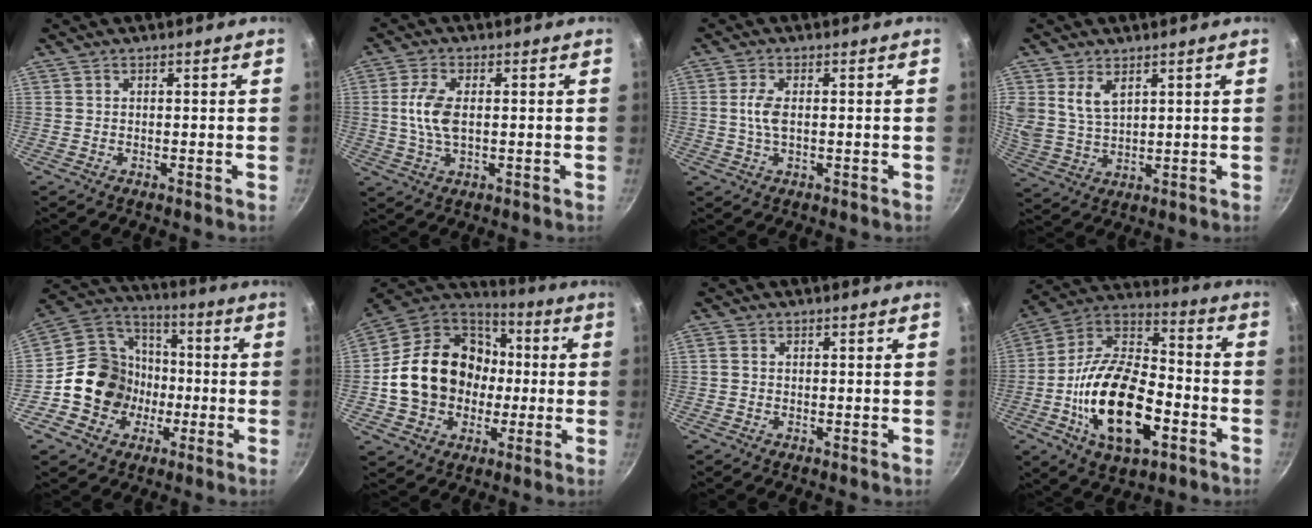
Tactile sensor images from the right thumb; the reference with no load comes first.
{"total": 7.0, "force": [0.4, 3.6, 6.0], "torque": [-0.124, 0.005, 0.005]}
{"total": 4.7, "force": [0.2, 2.3, 4.1], "torque": [-0.088, 0.003, 0.002]}
{"total": 6.6, "force": [3.2, 4.0, 4.2], "torque": [-0.072, -0.025, 0.070]}
{"total": 15.7, "force": [-3.4, 13.9, 6.3], "torque": [-0.075, 0.041, -0.067]}
{"total": 22.9, "force": [-0.6, 18.7, 13.2], "torque": [-0.215, 0.047, -0.003]}
{"total": 1.1, "force": [0.0, 0.9, 0.6], "torque": [-0.011, 0.004, -0.002]}
{"total": 23.5, "force": [-7.2, 12.6, 18.5], "torque": [-0.322, 0.040, -0.140]}